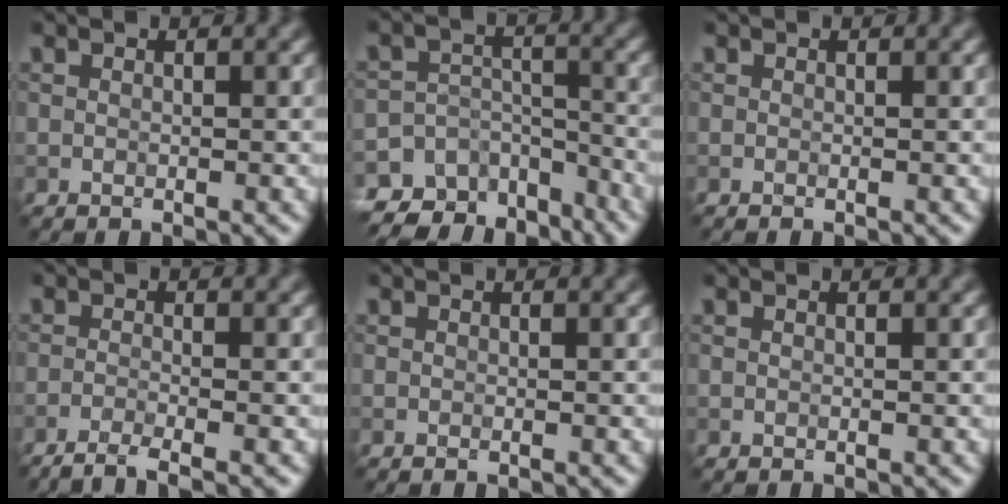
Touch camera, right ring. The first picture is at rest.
{"total": 10.2, "force": [-8.0, 5.8, 2.6], "torque": [-0.033, 0.005, -0.107]}
{"total": 0.0}
{"total": 3.3, "force": [-2.5, 0.5, 2.1], "torque": [-0.041, 0.002, -0.056]}
{"total": 0.0}
{"total": 0.0}